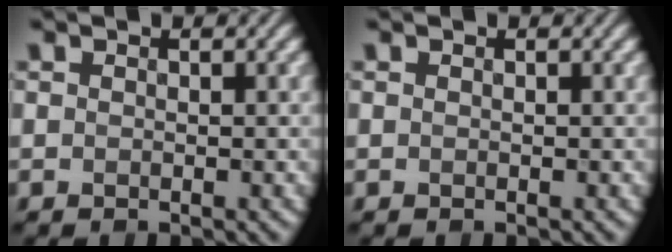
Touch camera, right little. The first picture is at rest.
{"total": 0.0}